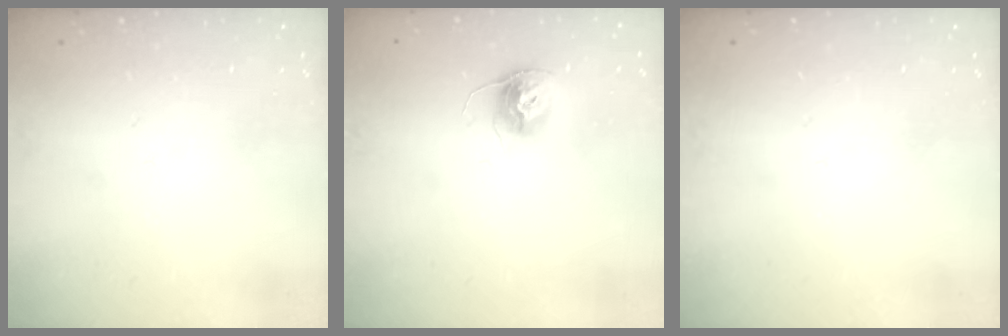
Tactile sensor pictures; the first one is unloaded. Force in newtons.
{"total": 10.3, "press": 10.3, "slide": 0.6}
{"total": 0.0}